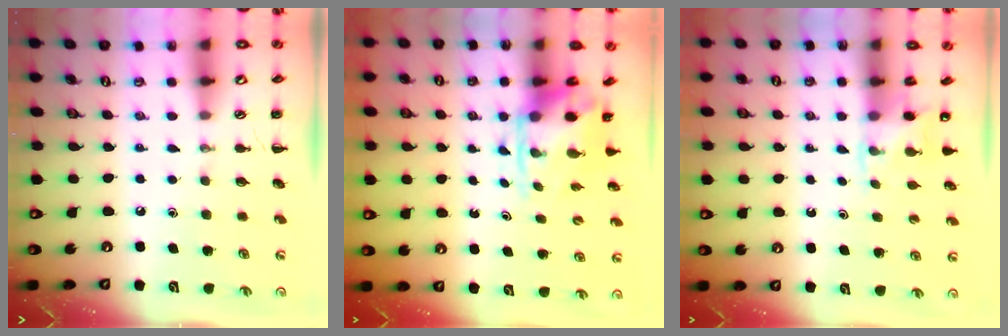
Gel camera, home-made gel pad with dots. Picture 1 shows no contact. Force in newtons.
{"total": 3.8, "press": 3.7, "slide": 0.9}
{"total": 3.6, "press": 3.4, "slide": 1.2}